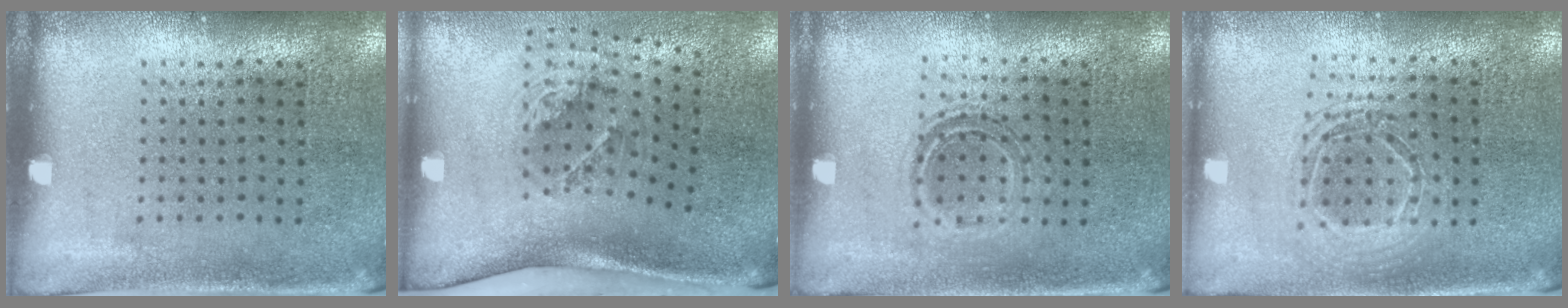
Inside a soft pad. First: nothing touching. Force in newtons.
{"total": 2.1, "press": 1.3, "slide": 1.6}
{"total": 1.1, "press": 0.9, "slide": 0.6}
{"total": 1.7, "press": 1.4, "slide": 0.9}